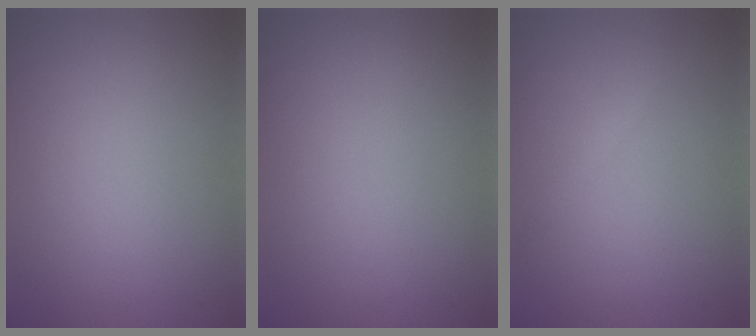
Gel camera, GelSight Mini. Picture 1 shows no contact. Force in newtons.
{"total": 0.0}
{"total": 0.7, "press": 0.7, "slide": 0.0}